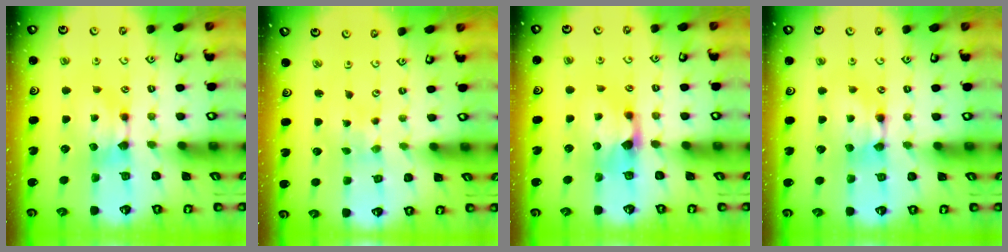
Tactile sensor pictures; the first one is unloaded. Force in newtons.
{"total": 5.4, "press": 5.4, "slide": 0.3}
{"total": 1.5, "press": 1.2, "slide": 0.9}
{"total": 1.8, "press": 1.8, "slide": 0.1}